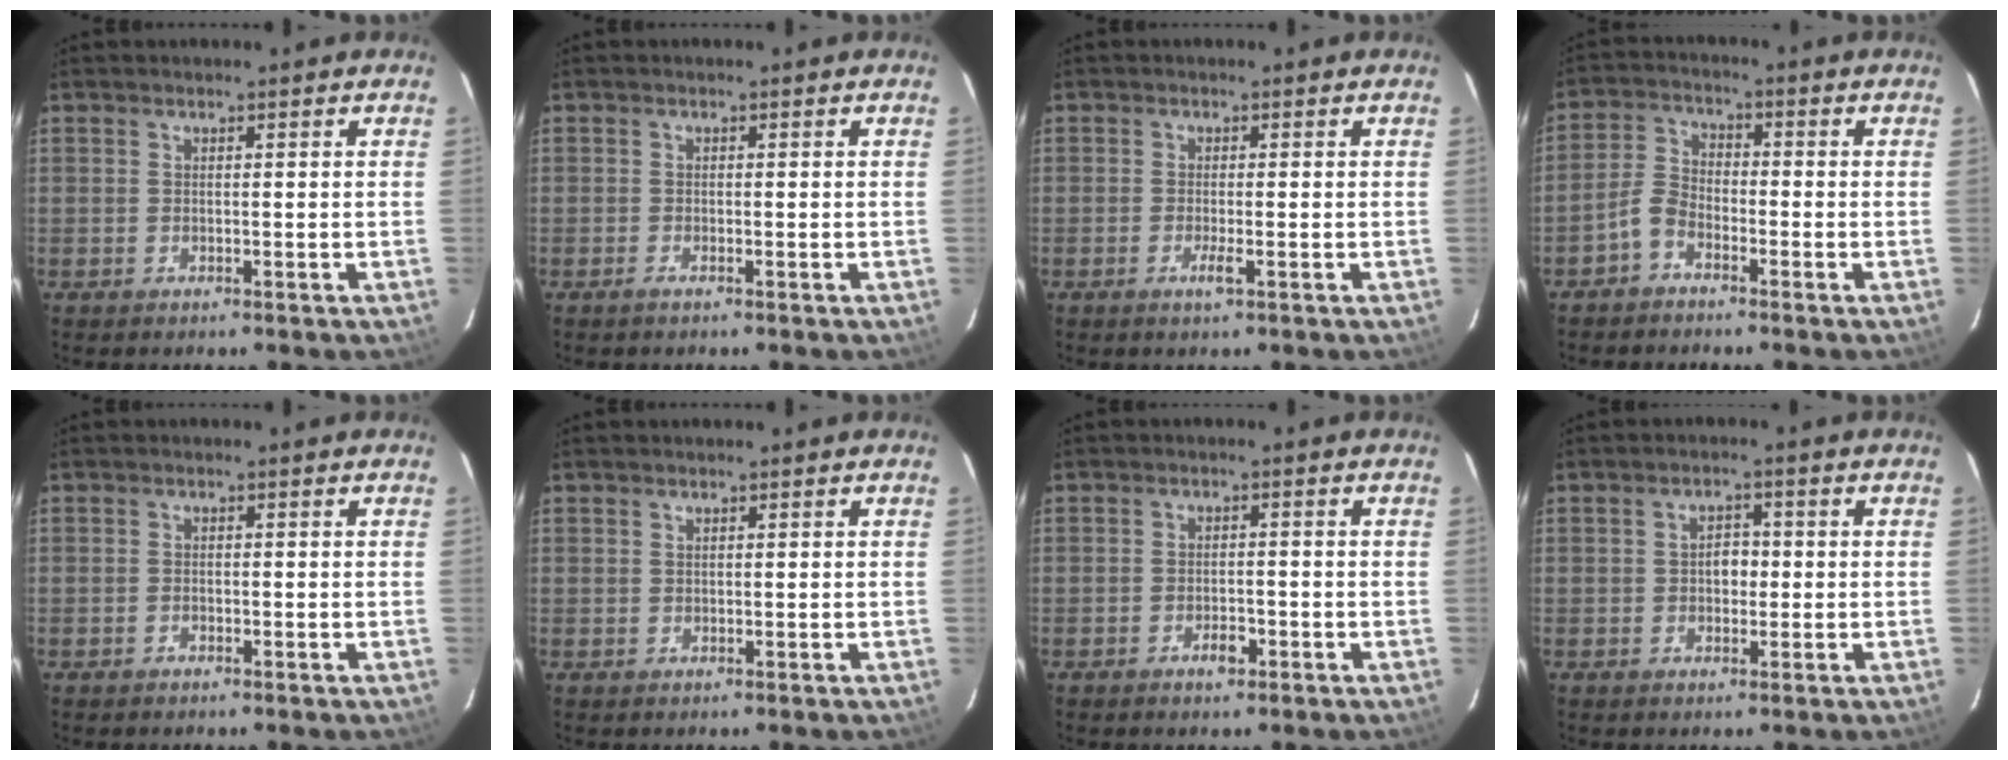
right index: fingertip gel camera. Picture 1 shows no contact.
{"total": 0.8, "force": [-0.6, 0.2, 0.5], "torque": [-0.012, -0.001, -0.013]}
{"total": 1.9, "force": [-0.9, 0.1, 1.7], "torque": [-0.033, -0.004, -0.018]}
{"total": 4.2, "force": [-2.9, 2.2, 2.1], "torque": [-0.052, 0.016, -0.062]}
{"total": 0.7, "force": [-0.6, 0.4, 0.2], "torque": [-0.004, 0.002, -0.011]}
{"total": 0.7, "force": [0.3, 0.7, 0.0], "torque": [0.003, 0.004, 0.004]}
{"total": 2.7, "force": [-1.6, 1.4, 1.7], "torque": [-0.032, 0.002, -0.027]}
{"total": 3.0, "force": [-0.2, 2.2, 1.9], "torque": [-0.030, 0.010, -0.003]}